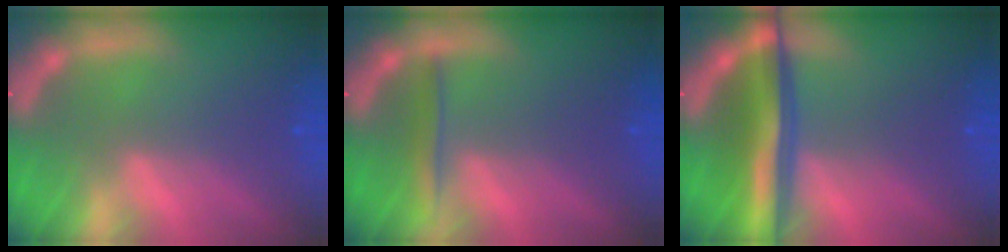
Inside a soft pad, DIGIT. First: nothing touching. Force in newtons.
{"total": 2.0}
{"total": 7.6}